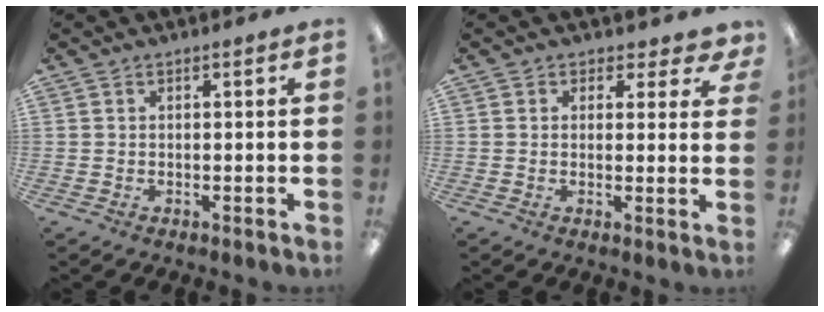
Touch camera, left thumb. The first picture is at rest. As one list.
[{"total": 2.8, "force": [1.8, 2.0, 0.7], "torque": [0.005, -0.011, 0.028]}]